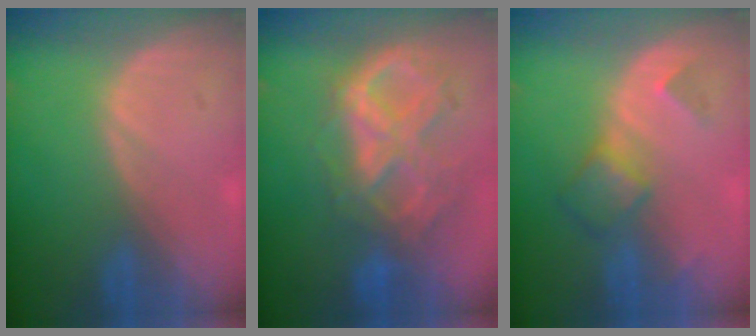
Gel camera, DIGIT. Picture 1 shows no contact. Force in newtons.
{"total": 10.4, "press": 8.9, "slide": 5.5}
{"total": 5.1, "press": 4.5, "slide": 2.4}